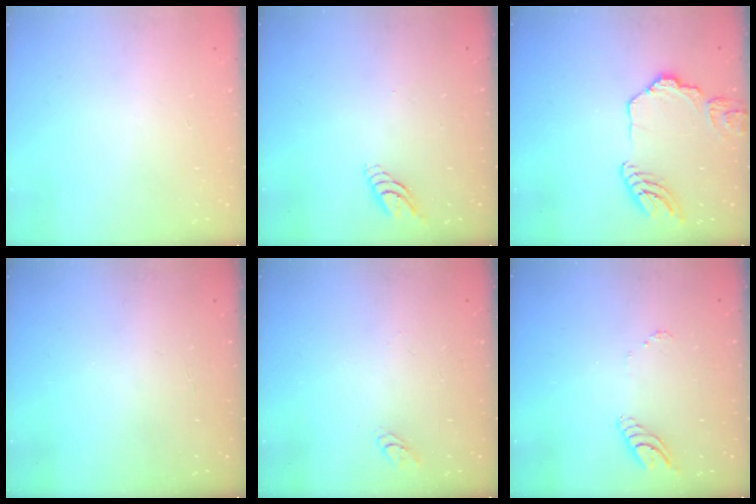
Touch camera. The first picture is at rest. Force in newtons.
{"total": 5.3, "press": 5.3, "slide": 0.1}
{"total": 13.9, "press": 13.8, "slide": 1.2}
{"total": 1.9, "press": 1.9, "slide": 0.2}
{"total": 2.7, "press": 2.7, "slide": 0.3}
{"total": 6.2, "press": 6.1, "slide": 0.5}